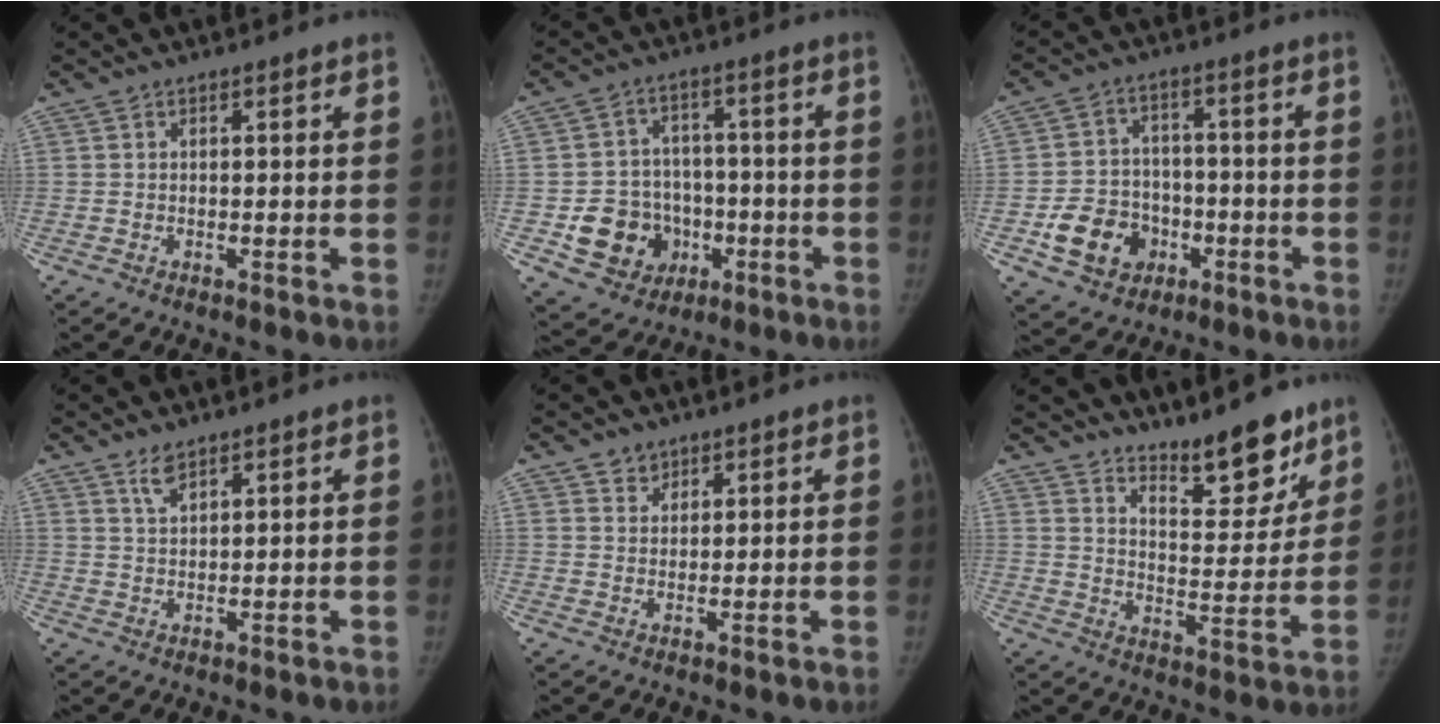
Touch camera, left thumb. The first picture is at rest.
{"total": 12.2, "force": [-3.6, 10.6, 4.9], "torque": [-0.044, 0.025, -0.044]}
{"total": 11.2, "force": [-4.2, 9.2, 4.8], "torque": [-0.055, 0.025, -0.063]}
{"total": 2.8, "force": [2.1, 1.0, 1.4], "torque": [-0.025, -0.010, 0.047]}
{"total": 2.6, "force": [1.9, 1.8, 0.2], "torque": [0.015, -0.012, 0.028]}
{"total": 13.3, "force": [10.7, 4.1, 6.8], "torque": [-0.057, -0.083, 0.172]}